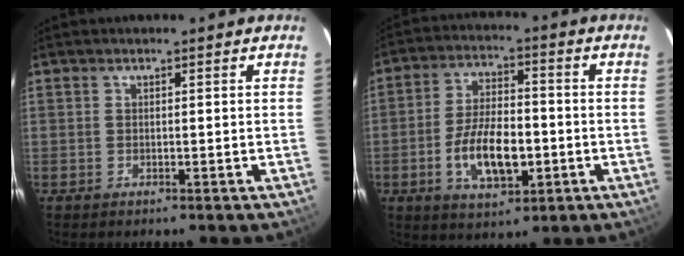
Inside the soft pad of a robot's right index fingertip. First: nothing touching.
{"total": 11.5, "force": [-3.2, 5.4, 9.7], "torque": [-0.193, 0.001, -0.051]}